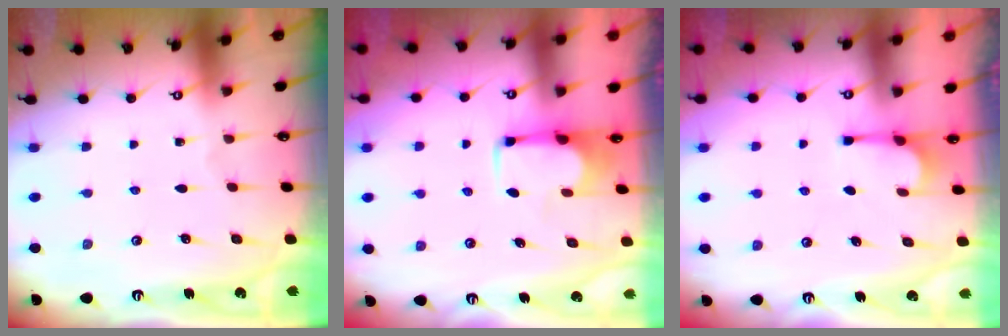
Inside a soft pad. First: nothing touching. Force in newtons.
{"total": 1.7, "press": 1.4, "slide": 0.9}
{"total": 3.9, "press": 3.8, "slide": 0.8}